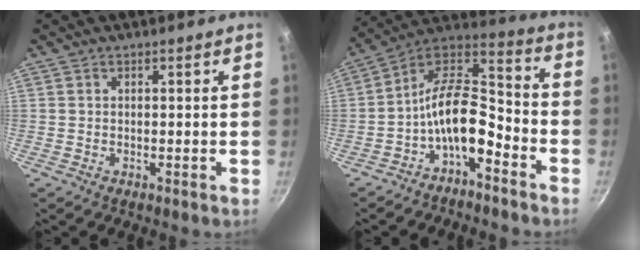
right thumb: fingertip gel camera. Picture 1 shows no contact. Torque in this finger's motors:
{"motor_torque": [2.19, 1.31, 1.60, -1.17, 0.23]}